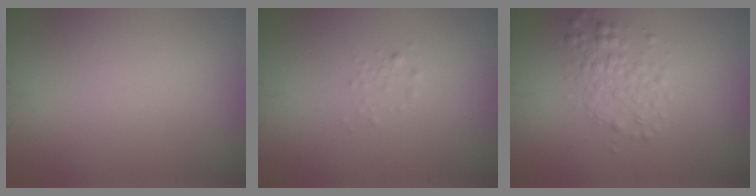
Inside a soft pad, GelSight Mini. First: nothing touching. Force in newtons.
{"total": 0.7, "press": 0.7, "slide": 0.0}
{"total": 2.5, "press": 2.5, "slide": 0.1}